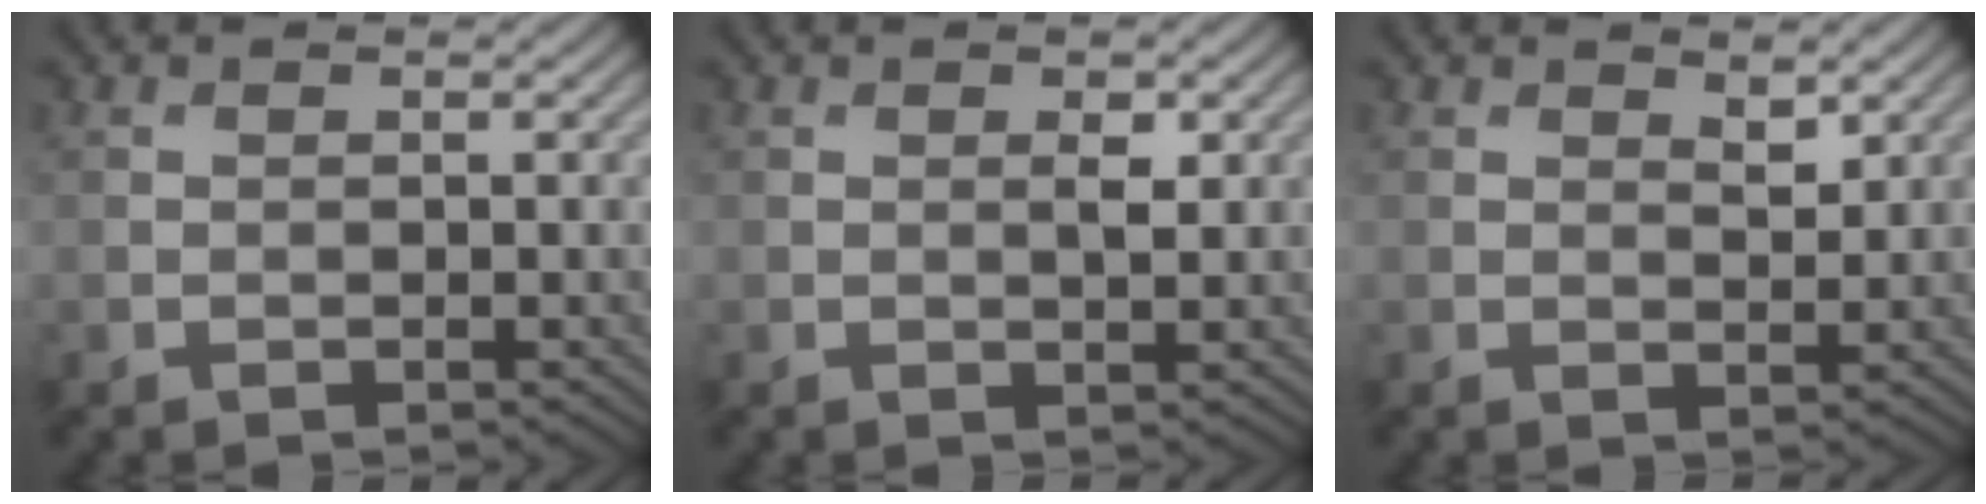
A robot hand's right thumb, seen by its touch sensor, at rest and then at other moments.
{"total": 1.6, "force": [0.5, 0.5, 1.4], "torque": [-0.025, -0.004, 0.009]}
{"total": 1.8, "force": [1.3, 0.6, 1.1], "torque": [-0.019, -0.005, 0.025]}